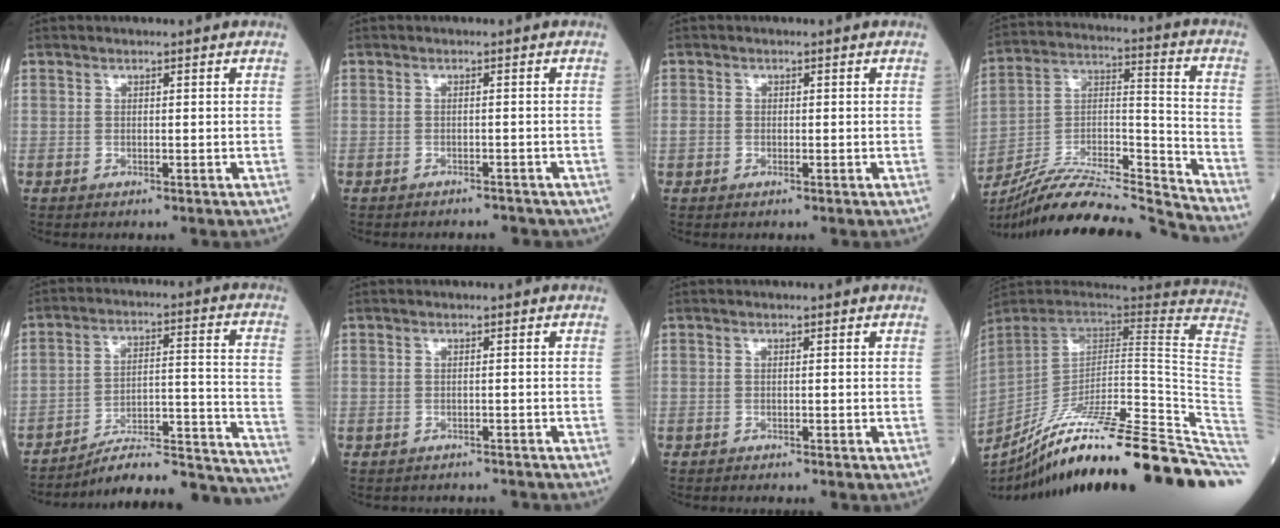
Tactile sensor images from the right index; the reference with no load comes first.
{"total": 3.9, "force": [-3.6, 1.5, 0.5], "torque": [-0.006, 0.000, -0.038]}
{"total": 1.2, "force": [-0.3, 0.9, 0.7], "torque": [-0.016, 0.001, -0.004]}
{"total": 23.5, "force": [-22.2, -0.3, 7.6], "torque": [-0.144, 0.008, -0.366]}
{"total": 21.9, "force": [-20.6, 1.8, 7.2], "torque": [-0.034, 0.045, -0.289]}
{"total": 4.3, "force": [-4.1, 1.1, -0.3], "torque": [0.009, 0.002, -0.050]}
{"total": 2.2, "force": [-2.0, 0.1, 0.8], "torque": [-0.012, -0.002, -0.025]}
{"total": 36.6, "force": [-26.7, -0.5, 25.0], "torque": [-0.206, -0.050, -0.380]}